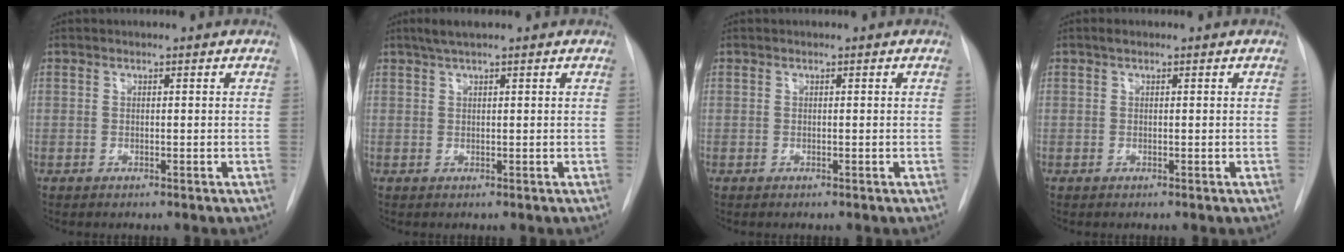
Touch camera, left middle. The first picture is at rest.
{"total": 2.6, "force": [1.9, 0.1, 1.8], "torque": [-0.040, 0.012, 0.037]}
{"total": 0.0}
{"total": 0.7, "force": [0.5, 0.3, 0.3], "torque": [-0.009, 0.010, 0.007]}